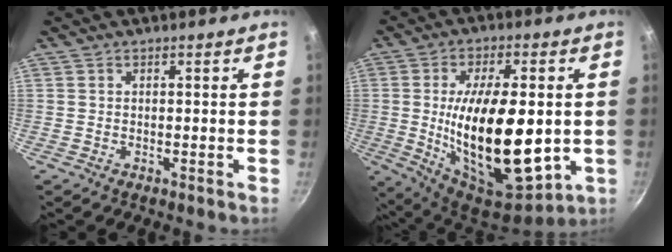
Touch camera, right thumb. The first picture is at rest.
{"total": 24.1, "force": [-1.3, 11.2, 21.3], "torque": [-0.345, -0.013, -0.009]}